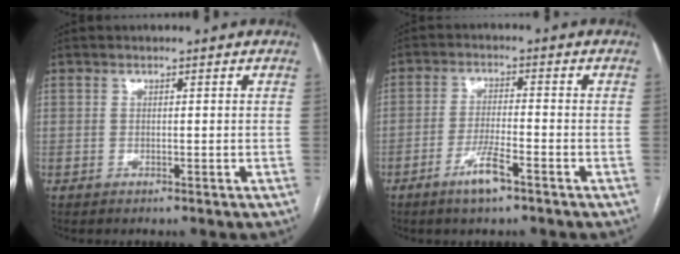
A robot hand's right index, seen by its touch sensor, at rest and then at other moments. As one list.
[{"total": 5.4, "force": [-3.3, 0.6, 4.2], "torque": [-0.081, -0.004, -0.061]}]